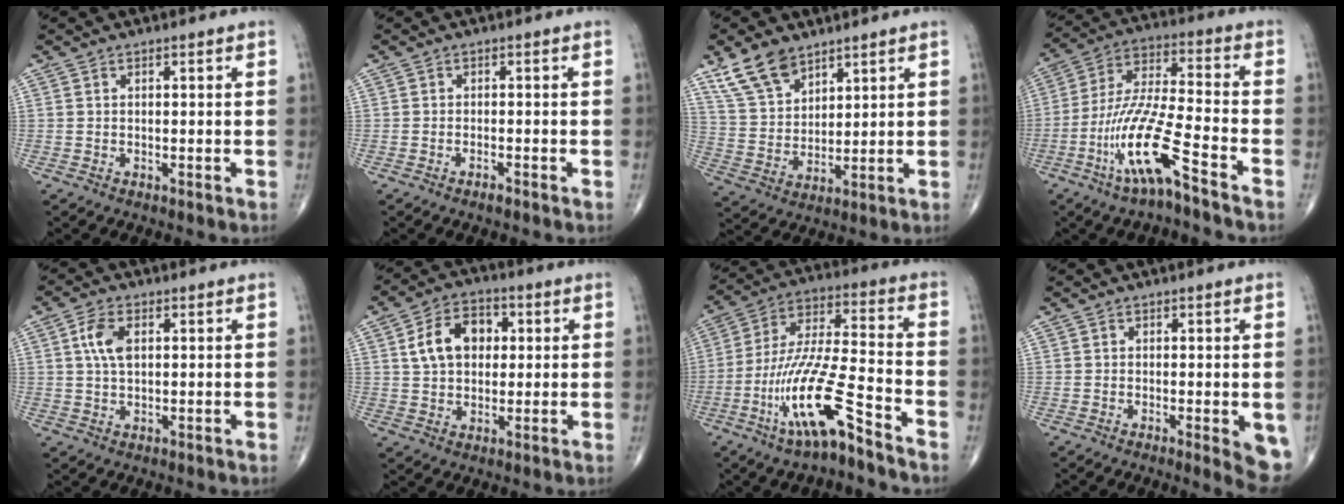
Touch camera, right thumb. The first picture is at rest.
{"total": 1.2, "force": [-0.9, 0.2, 0.7], "torque": [-0.016, 0.004, -0.018]}
{"total": 10.0, "force": [7.0, 5.3, 4.7], "torque": [-0.076, -0.028, 0.146]}
{"total": 14.4, "force": [-7.8, 1.9, 12.0], "torque": [-0.255, 0.044, -0.151]}
{"total": 5.3, "force": [1.4, 2.8, 4.2], "torque": [-0.088, 0.001, 0.023]}
{"total": 10.5, "force": [2.3, 7.3, 7.2], "torque": [-0.100, 0.011, 0.036]}
{"total": 15.9, "force": [-8.8, 2.7, 13.0], "torque": [-0.268, 0.056, -0.161]}
{"total": 5.7, "force": [-1.4, 1.7, 5.3], "torque": [-0.056, -0.012, -0.019]}